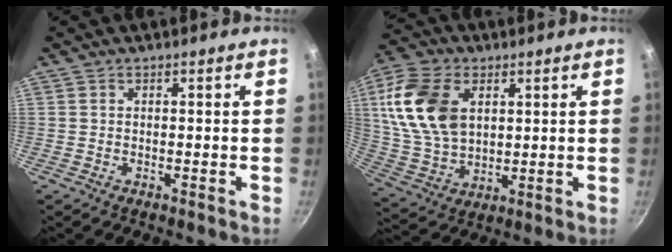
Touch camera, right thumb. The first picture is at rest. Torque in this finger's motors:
{"motor_torque": [-0.18, 0.72, 1.15, 0.45, 0.16]}